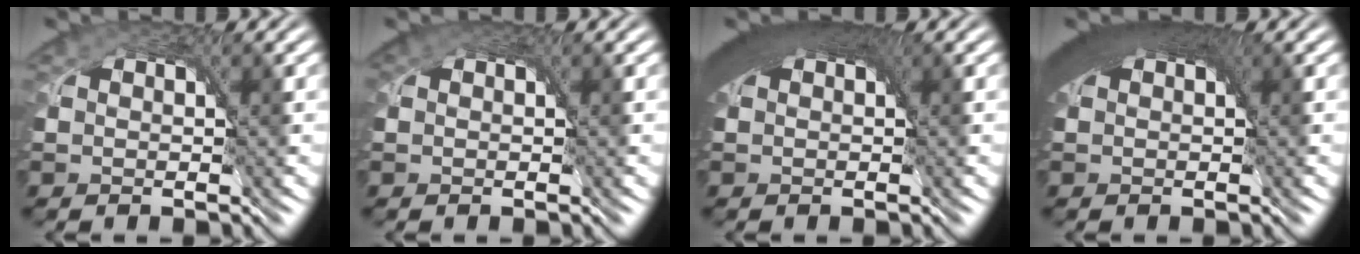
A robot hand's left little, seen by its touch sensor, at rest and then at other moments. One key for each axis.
{"total": 0.8, "fx": 0.4, "fy": 0.5, "fz": 0.4, "tx": -0.009, "ty": 0.001, "tz": 0.004}
{"total": 7.5, "fx": 3.0, "fy": 3.7, "fz": 5.8, "tx": -0.093, "ty": 0.017, "tz": 0.032}
{"total": 7.9, "fx": 3.0, "fy": 3.9, "fz": 6.2, "tx": -0.097, "ty": 0.018, "tz": 0.032}